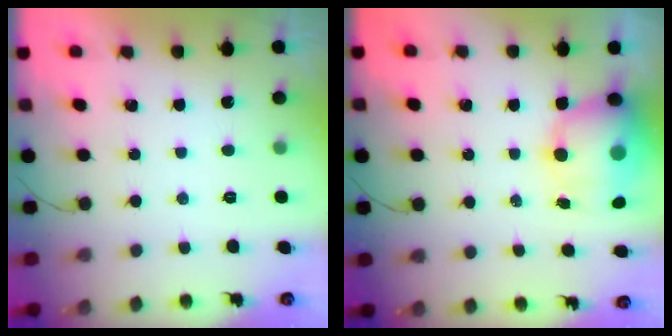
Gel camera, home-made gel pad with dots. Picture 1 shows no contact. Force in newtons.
{"total": 12.4, "press": 12.0, "slide": 2.8}